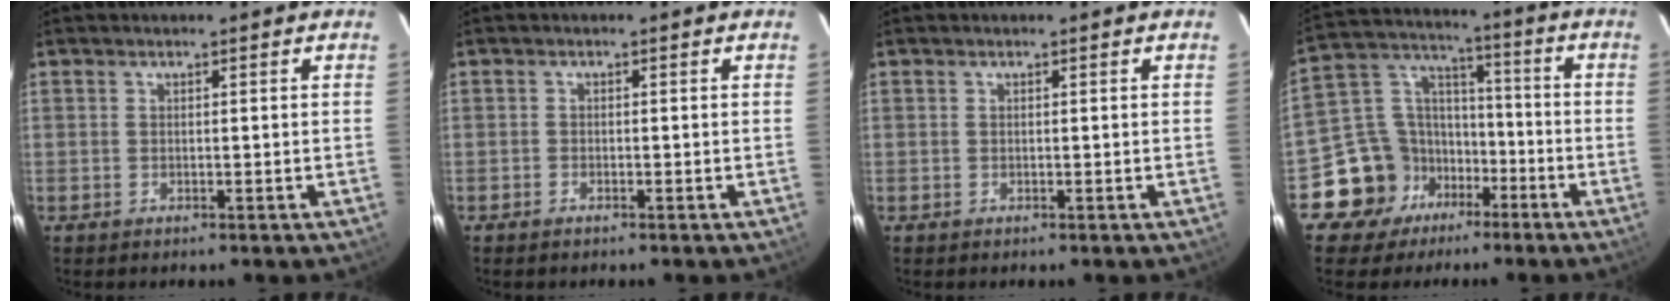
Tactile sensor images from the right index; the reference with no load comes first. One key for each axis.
{"total": 0.6, "fx": -0.5, "fy": 0.2, "fz": 0.1, "tx": -0.004, "ty": 0.000, "tz": -0.012}
{"total": 0.0}
{"total": 12.8, "fx": -7.0, "fy": 10.3, "fz": 3.1, "tx": -0.083, "ty": 0.054, "tz": -0.109}